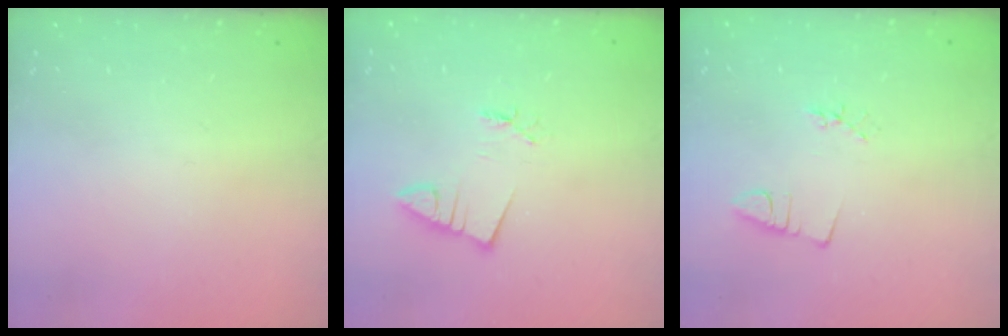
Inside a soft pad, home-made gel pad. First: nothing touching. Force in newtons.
{"total": 2.1, "press": 2.1, "slide": 0.2}
{"total": 2.2, "press": 1.7, "slide": 1.3}